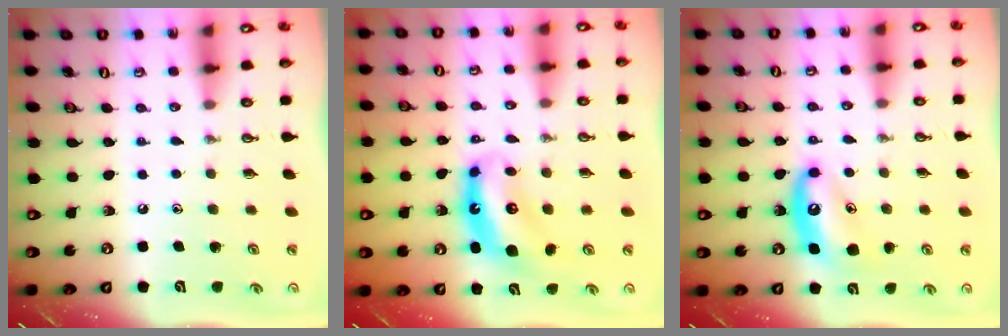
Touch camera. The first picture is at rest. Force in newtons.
{"total": 8.2, "press": 8.2, "slide": 0.7}
{"total": 11.1, "press": 11.0, "slide": 1.1}